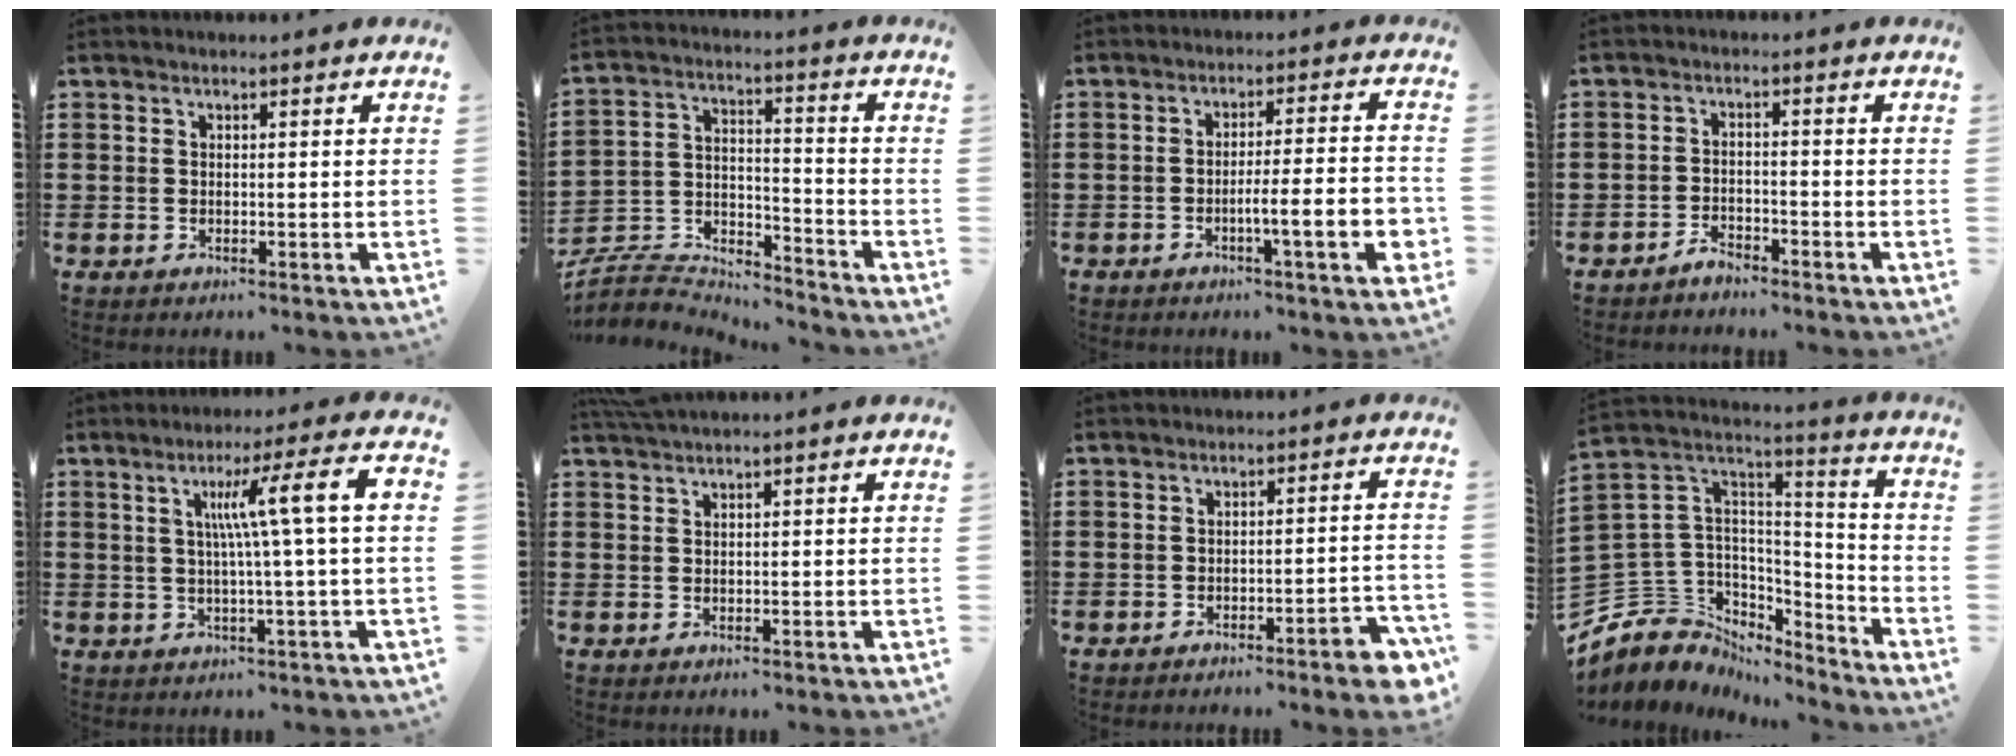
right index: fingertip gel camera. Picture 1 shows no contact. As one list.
[{"total": 4.9, "force": [-4.6, 1.4, 0.5], "torque": [-0.025, 0.000, -0.098]}, {"total": 7.5, "force": [-2.7, 0.6, 7.0], "torque": [-0.120, -0.010, -0.050]}, {"total": 2.2, "force": [-2.1, 0.6, 0.3], "torque": [-0.012, 0.002, -0.043]}, {"total": 9.5, "force": [1.5, -0.5, 9.4], "torque": [-0.176, 0.004, 0.014]}, {"total": 1.1, "force": [1.1, 0.0, 0.2], "torque": [-0.007, -0.001, 0.022]}, {"total": 3.9, "force": [-3.0, 0.1, 2.5], "torque": [-0.040, -0.008, -0.054]}, {"total": 7.3, "force": [-3.0, 6.6, 0.4], "torque": [-0.059, -0.023, -0.056]}]